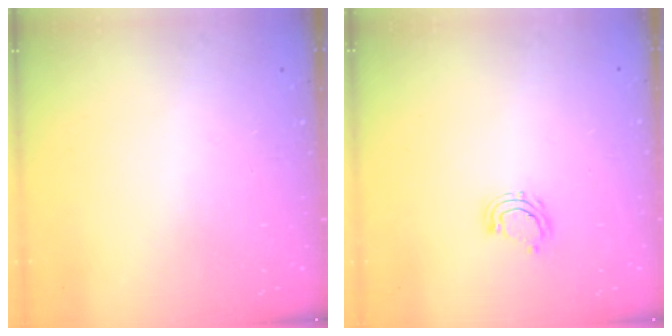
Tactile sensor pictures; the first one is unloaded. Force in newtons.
{"total": 4.9, "press": 4.9, "slide": 0.5}